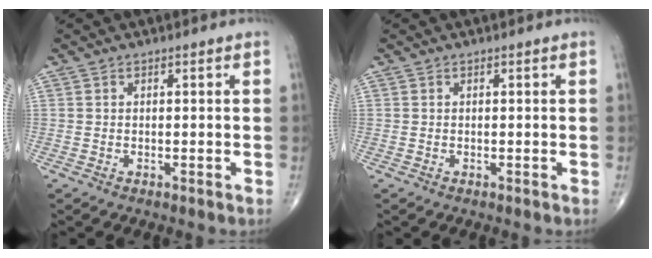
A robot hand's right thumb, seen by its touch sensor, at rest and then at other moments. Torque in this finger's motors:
{"motor_torque": [0.00, 0.00, 0.01, 0.02, 0.00]}